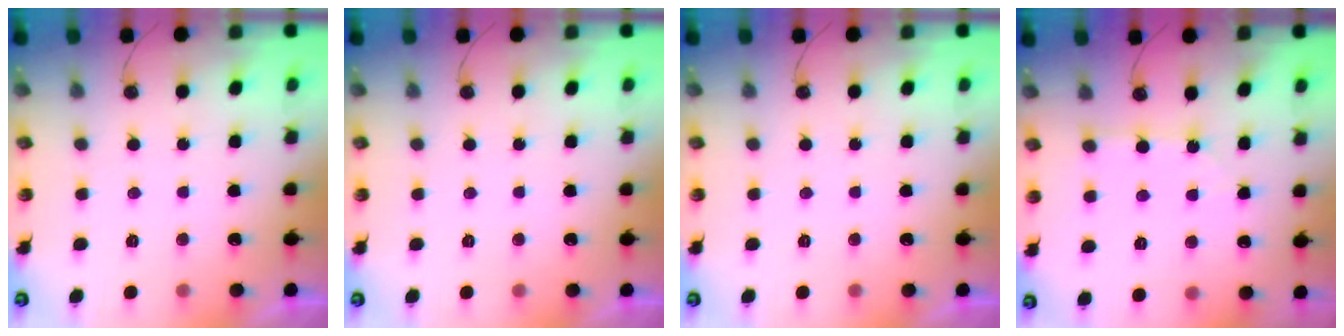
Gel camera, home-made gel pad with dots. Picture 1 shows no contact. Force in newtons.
{"total": 0.0}
{"total": 0.0}
{"total": 1.7, "press": 1.6, "slide": 0.3}